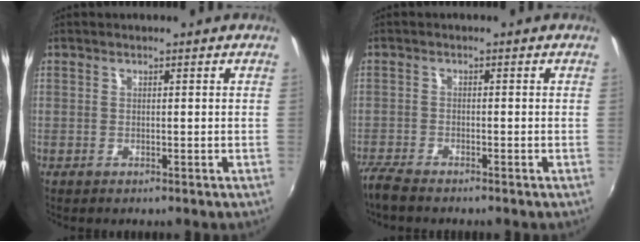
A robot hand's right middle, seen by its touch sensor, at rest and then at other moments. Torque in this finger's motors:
{"motor_torque": [0.03, -0.03, -0.02, 0.02]}